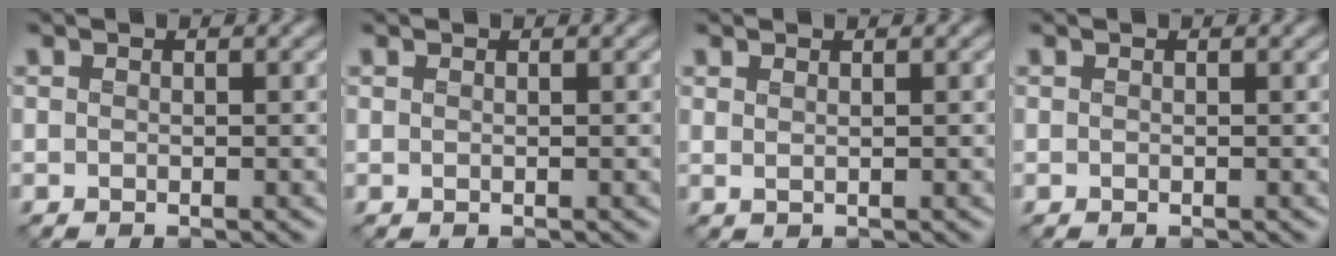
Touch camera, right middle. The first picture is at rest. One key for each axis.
{"total": 0.0}
{"total": 0.6, "fx": 0.6, "fy": -0.1, "fz": 0.1, "tx": -0.003, "ty": -0.004, "tz": 0.006}
{"total": 0.0}